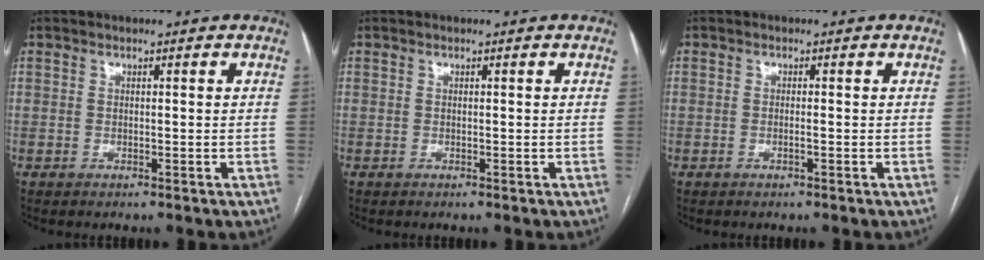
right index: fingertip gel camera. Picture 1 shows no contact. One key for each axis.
{"total": 0.0}
{"total": 0.6, "fx": -0.3, "fy": -0.1, "fz": 0.6, "tx": -0.011, "ty": 0.001, "tz": -0.004}